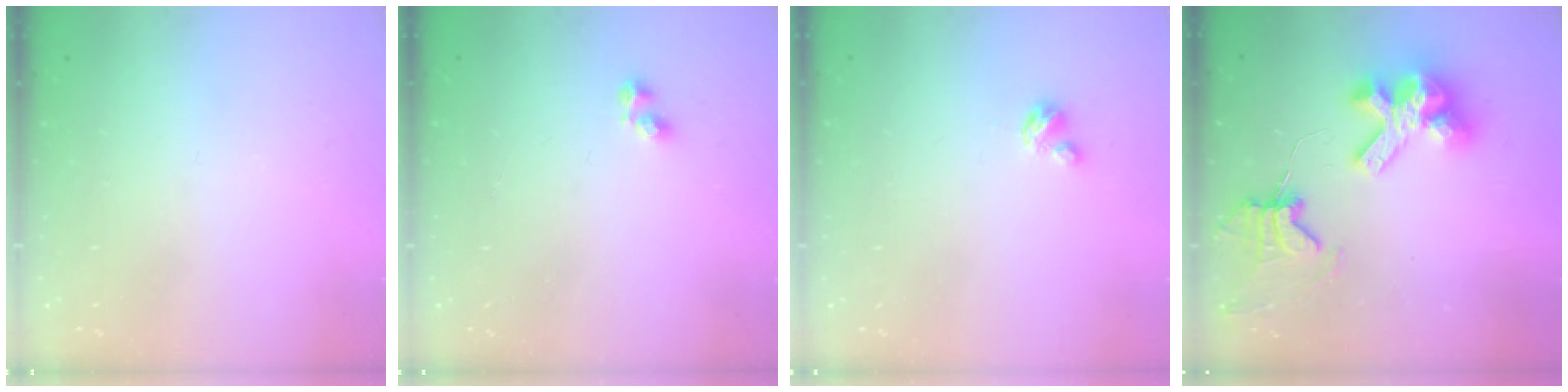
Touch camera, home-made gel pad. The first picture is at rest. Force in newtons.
{"total": 2.5, "press": 2.3, "slide": 0.9}
{"total": 2.9, "press": 2.9, "slide": 0.3}
{"total": 11.7, "press": 11.6, "slide": 1.3}